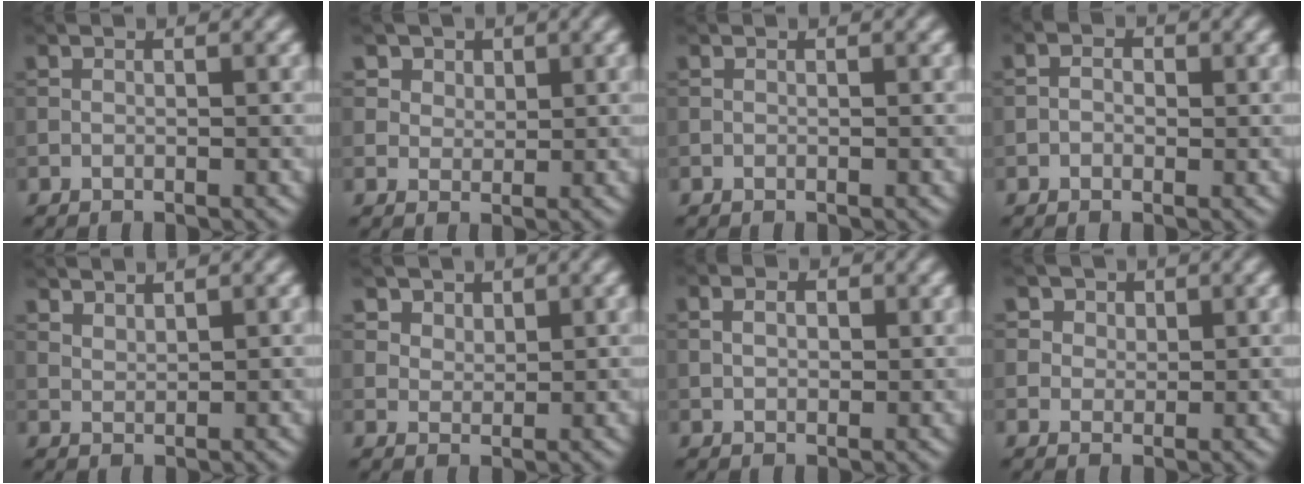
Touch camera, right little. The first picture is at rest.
{"total": 4.7, "force": [2.9, 3.3, 1.9], "torque": [-0.053, -0.003, 0.049]}
{"total": 0.0}
{"total": 1.3, "force": [-0.1, 1.1, 0.8], "torque": [-0.009, -0.001, -0.010]}
{"total": 1.7, "force": [1.6, 0.2, 0.5], "torque": [-0.010, -0.002, 0.032]}
{"total": 3.3, "force": [2.3, 2.1, 1.2], "torque": [-0.038, -0.012, 0.053]}
{"total": 2.8, "force": [0.9, 1.9, 1.8], "torque": [-0.030, 0.008, 0.006]}
{"total": 4.0, "force": [2.3, 2.9, 1.5], "torque": [-0.041, -0.001, 0.031]}